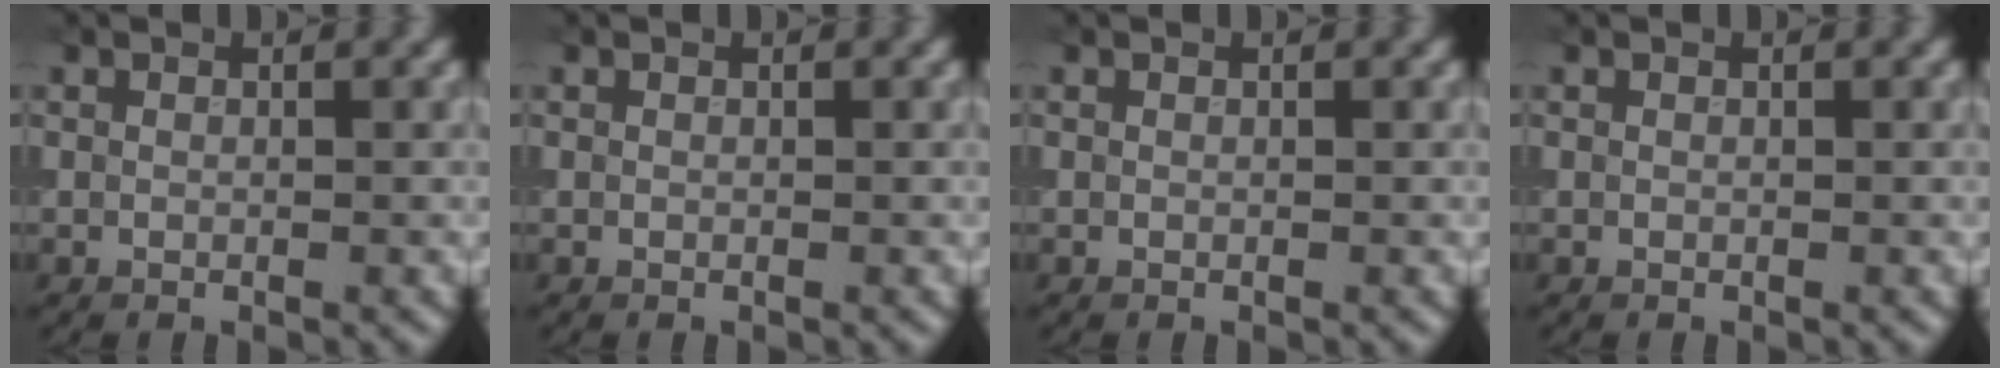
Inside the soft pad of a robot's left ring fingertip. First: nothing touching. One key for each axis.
{"total": 0.0}
{"total": 0.0}
{"total": 0.0}